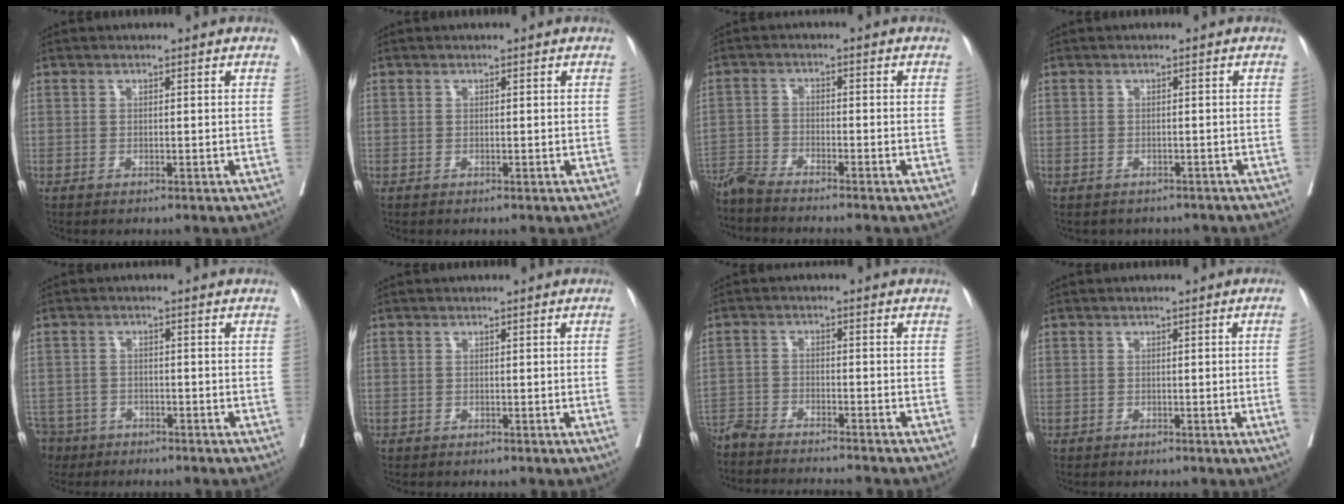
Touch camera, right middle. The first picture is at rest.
{"total": 0.0}
{"total": 6.4, "force": [-6.0, -0.6, 2.0], "torque": [-0.023, -0.020, -0.109]}
{"total": 4.5, "force": [-3.9, 2.1, 0.8], "torque": [-0.011, 0.007, -0.041]}
{"total": 7.3, "force": [-5.3, 4.8, 1.1], "torque": [-0.038, -0.006, -0.095]}
{"total": 0.6, "force": [-0.2, 0.0, 0.6], "torque": [-0.012, 0.002, -0.003]}
{"total": 12.0, "force": [-11.4, 0.3, 3.8], "torque": [-0.043, -0.008, -0.177]}
{"total": 2.0, "force": [-0.4, -0.2, 1.9], "torque": [-0.026, 0.003, -0.006]}